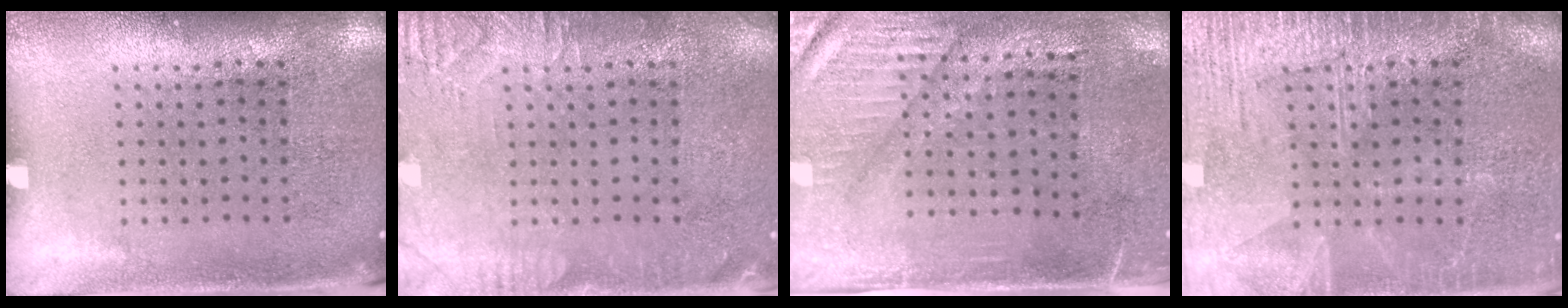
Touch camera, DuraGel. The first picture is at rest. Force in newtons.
{"total": 3.1, "press": 3.1, "slide": 0.4}
{"total": 3.1, "press": 2.7, "slide": 1.5}
{"total": 4.3, "press": 4.2, "slide": 0.5}